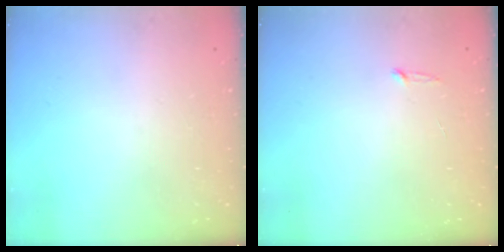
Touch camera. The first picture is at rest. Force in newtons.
{"total": 2.5, "press": 2.5, "slide": 0.2}